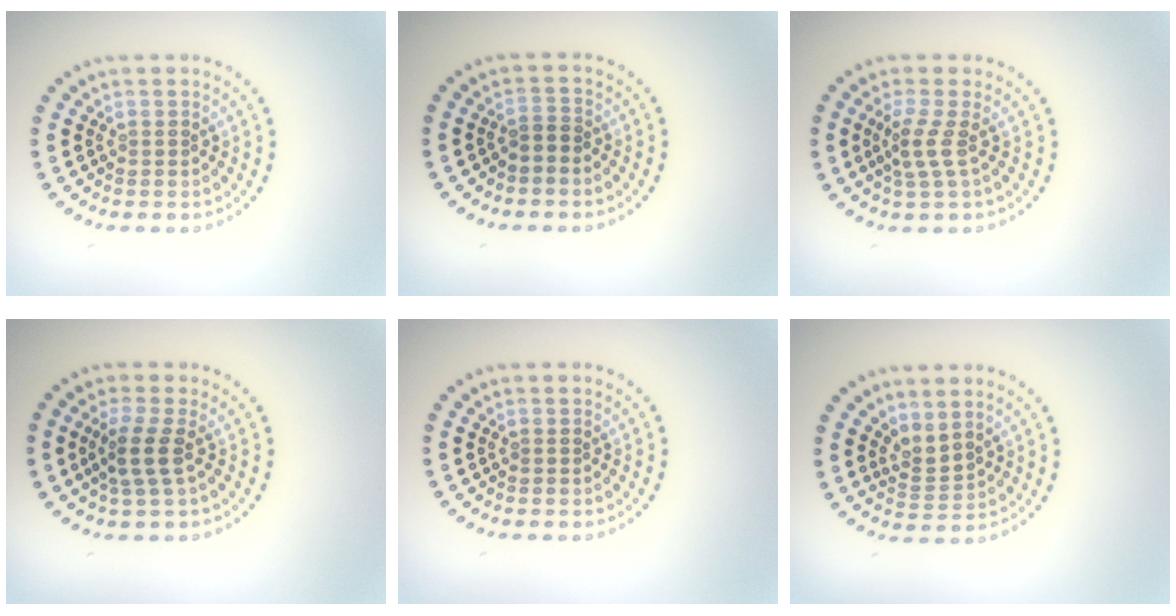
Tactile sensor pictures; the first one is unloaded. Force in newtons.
{"total": 1.2, "press": 0.9, "slide": 0.8}
{"total": 2.2, "press": 1.6, "slide": 1.5}
{"total": 2.4, "press": 1.9, "slide": 1.4}
{"total": 0.0}
{"total": 2.1, "press": 1.4, "slide": 1.6}